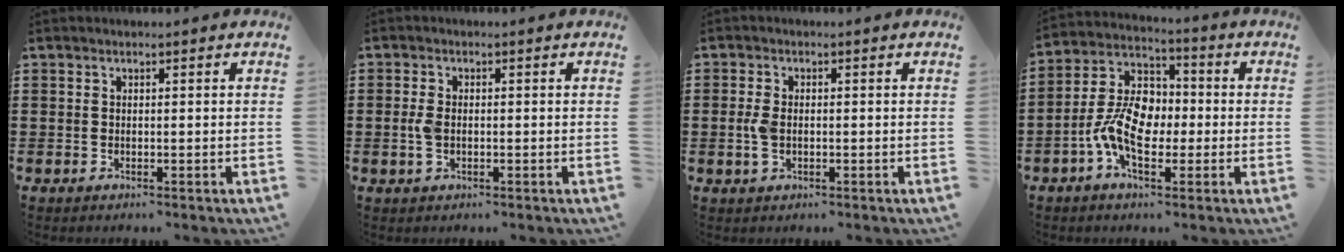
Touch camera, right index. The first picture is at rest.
{"total": 2.6, "force": [-0.3, 1.5, 2.2], "torque": [-0.058, -0.001, -0.010]}
{"total": 2.9, "force": [-0.3, 1.7, 2.4], "torque": [-0.062, -0.001, -0.010]}
{"total": 9.4, "force": [-2.1, 5.9, 7.0], "torque": [-0.169, 0.008, -0.046]}